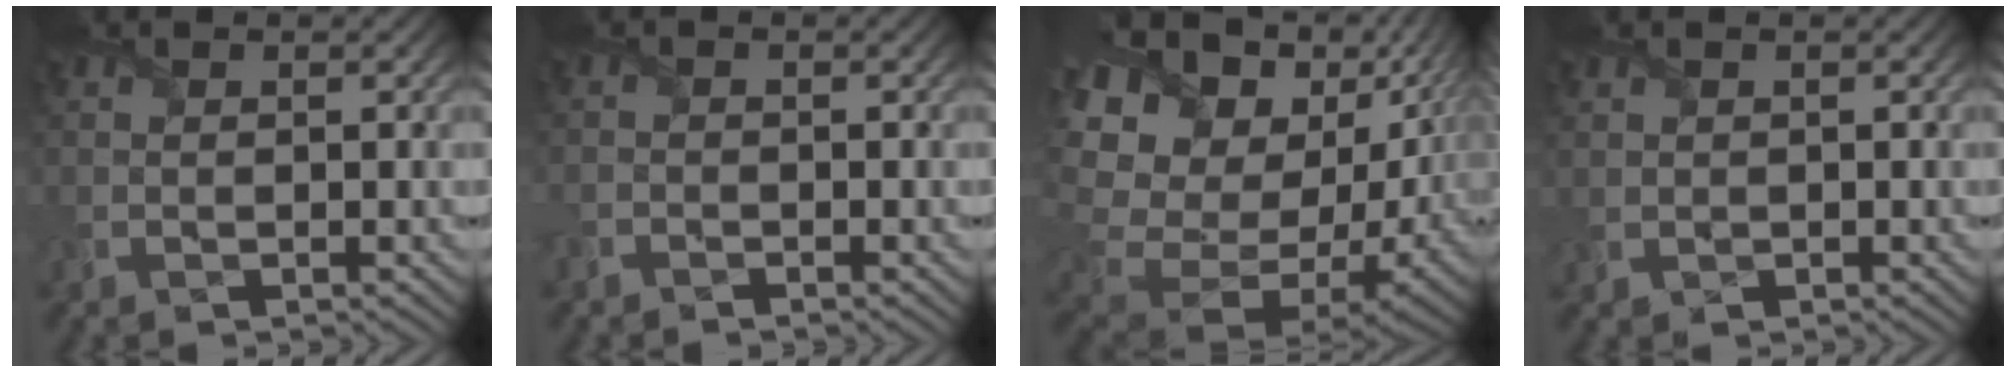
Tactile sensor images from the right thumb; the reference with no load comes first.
{"total": 1.2, "force": [-1.1, 0.3, -0.1], "torque": [0.004, -0.001, -0.026]}
{"total": 19.2, "force": [3.3, 13.8, 12.9], "torque": [-0.306, -0.024, 0.124]}
{"total": 0.8, "force": [0.4, 0.7, 0.0], "torque": [-0.006, -0.004, 0.009]}